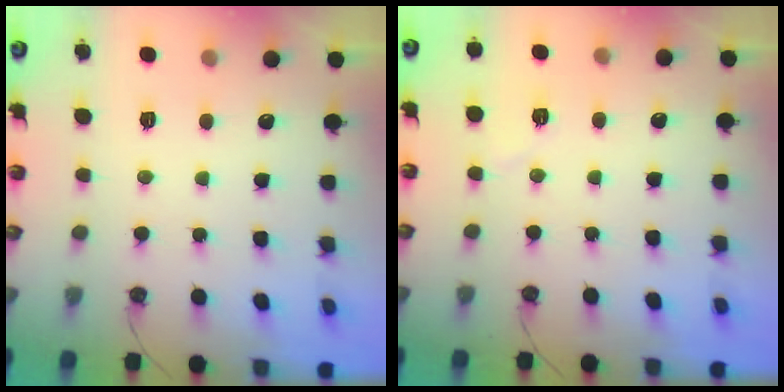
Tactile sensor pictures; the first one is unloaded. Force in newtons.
{"total": 4.2, "press": 4.0, "slide": 1.3}